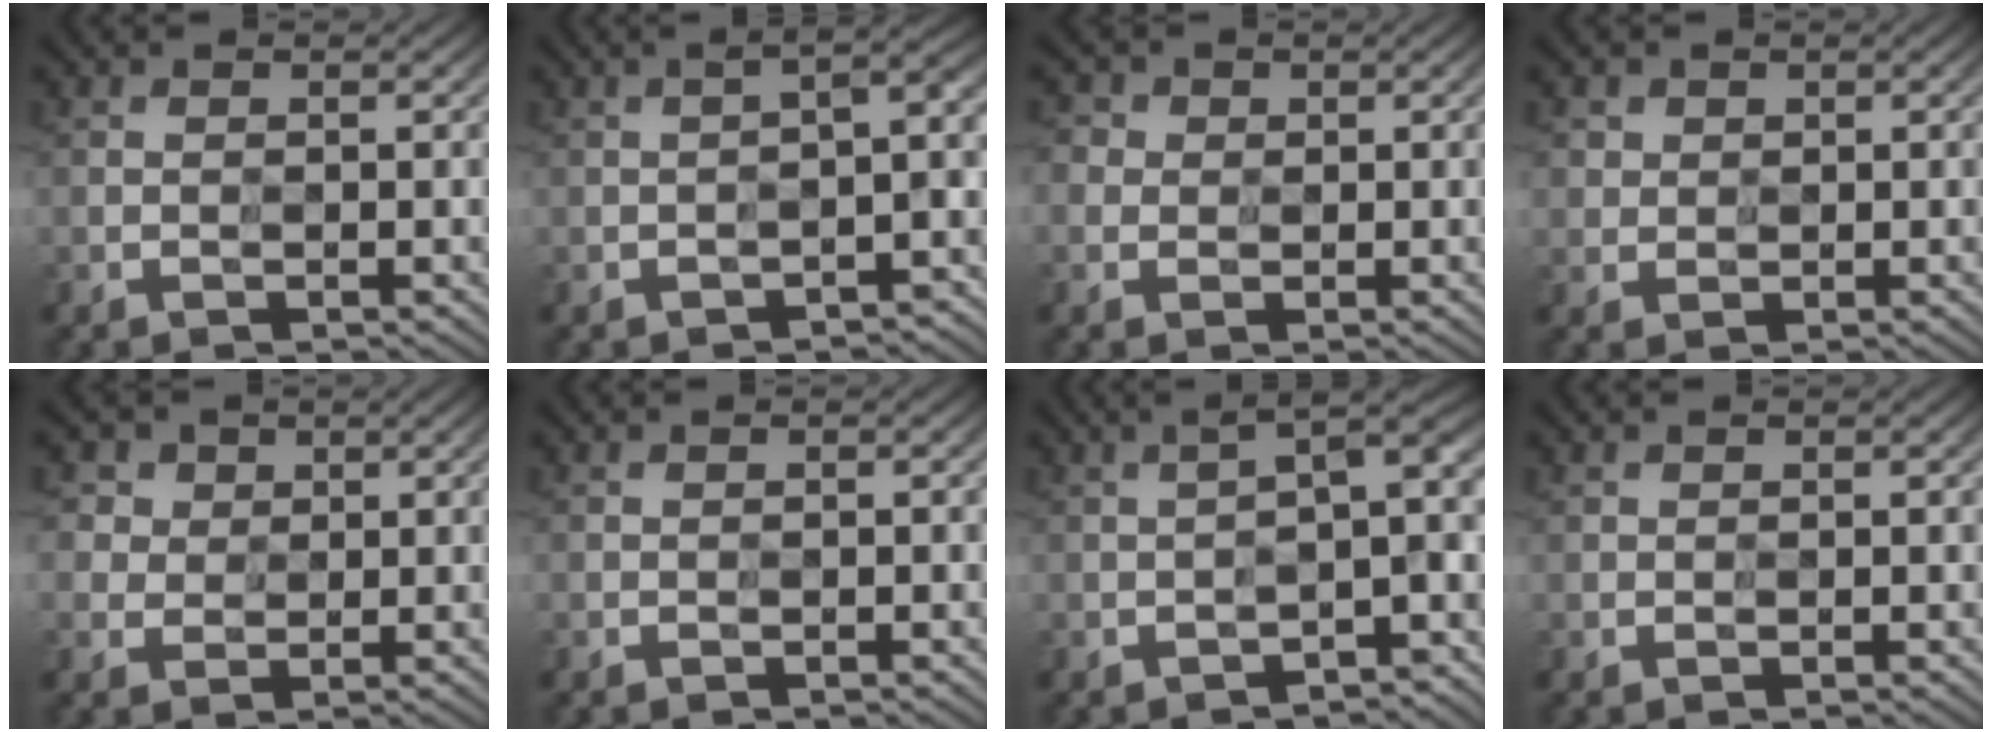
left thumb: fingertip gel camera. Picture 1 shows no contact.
{"total": 8.6, "force": [-3.1, 2.8, 7.5], "torque": [-0.087, 0.005, -0.039]}
{"total": 3.1, "force": [0.9, 2.9, 0.7], "torque": [-0.037, -0.001, 0.015]}
{"total": 2.7, "force": [1.7, 2.2, -0.1], "torque": [-0.012, -0.001, 0.033]}
{"total": 4.3, "force": [2.5, 3.5, 0.4], "torque": [-0.040, 0.007, 0.039]}
{"total": 1.0, "force": [-0.7, 0.1, 0.6], "torque": [-0.009, 0.001, -0.011]}
{"total": 9.2, "force": [-2.6, 2.9, 8.3], "torque": [-0.121, 0.012, -0.036]}
{"total": 0.0}